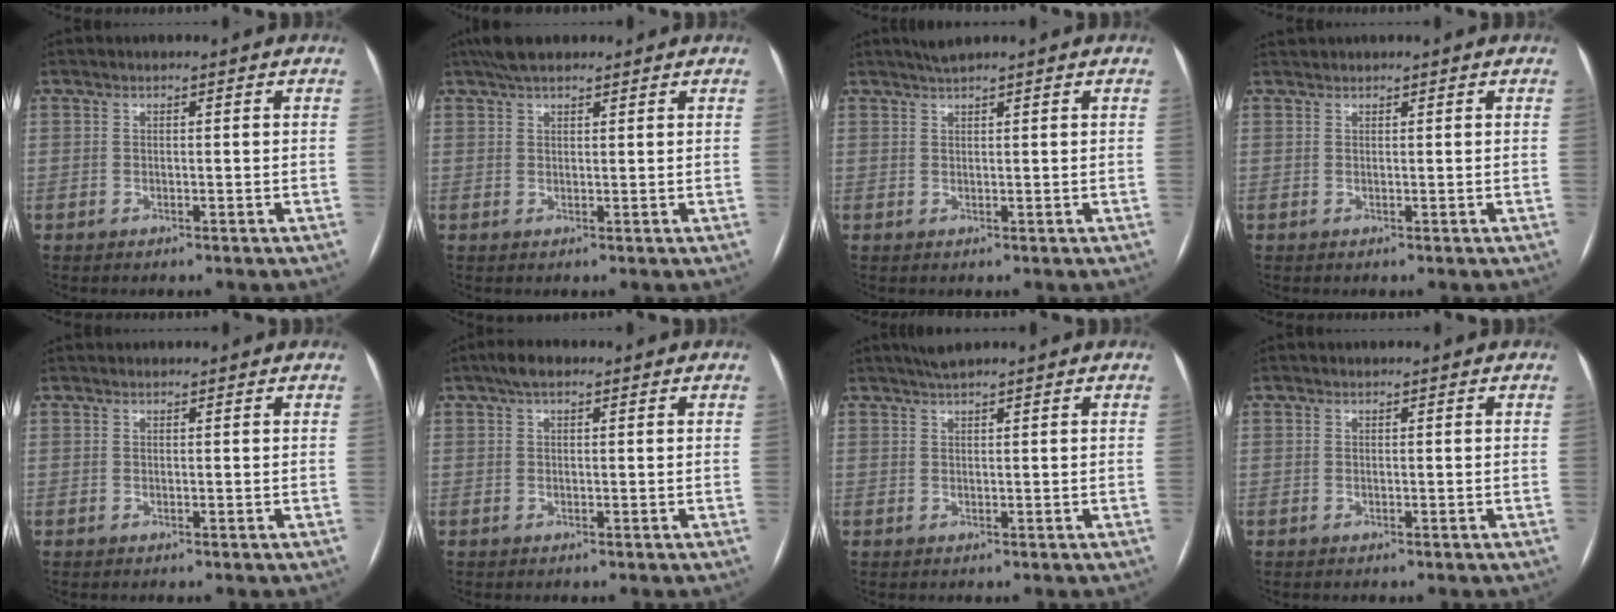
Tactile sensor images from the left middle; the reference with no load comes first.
{"total": 5.3, "force": [4.3, 1.7, 2.6], "torque": [-0.046, 0.030, 0.075]}
{"total": 1.8, "force": [1.6, -0.4, 0.6], "torque": [-0.011, 0.007, 0.033]}
{"total": 0.9, "force": [0.8, 0.1, -0.1], "torque": [-0.006, 0.014, 0.021]}
{"total": 1.5, "force": [1.4, 0.4, 0.2], "torque": [-0.008, 0.025, 0.023]}
{"total": 2.7, "force": [1.7, 1.0, 1.9], "torque": [-0.039, 0.020, 0.030]}
{"total": 2.3, "force": [2.0, -0.3, 1.0], "torque": [-0.017, 0.011, 0.039]}
{"total": 0.0}